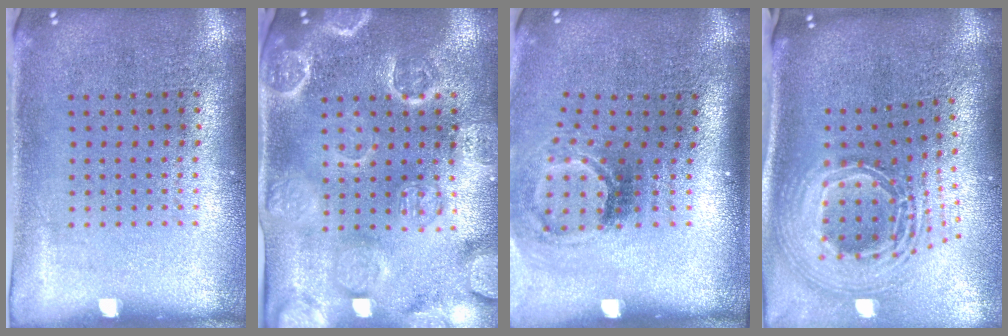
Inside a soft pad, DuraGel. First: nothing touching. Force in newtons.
{"total": 3.8, "press": 3.6, "slide": 1.1}
{"total": 2.1, "press": 1.3, "slide": 1.6}
{"total": 2.9, "press": 2.0, "slide": 2.1}